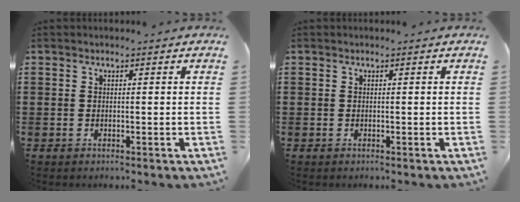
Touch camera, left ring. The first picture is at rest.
{"total": 0.0}